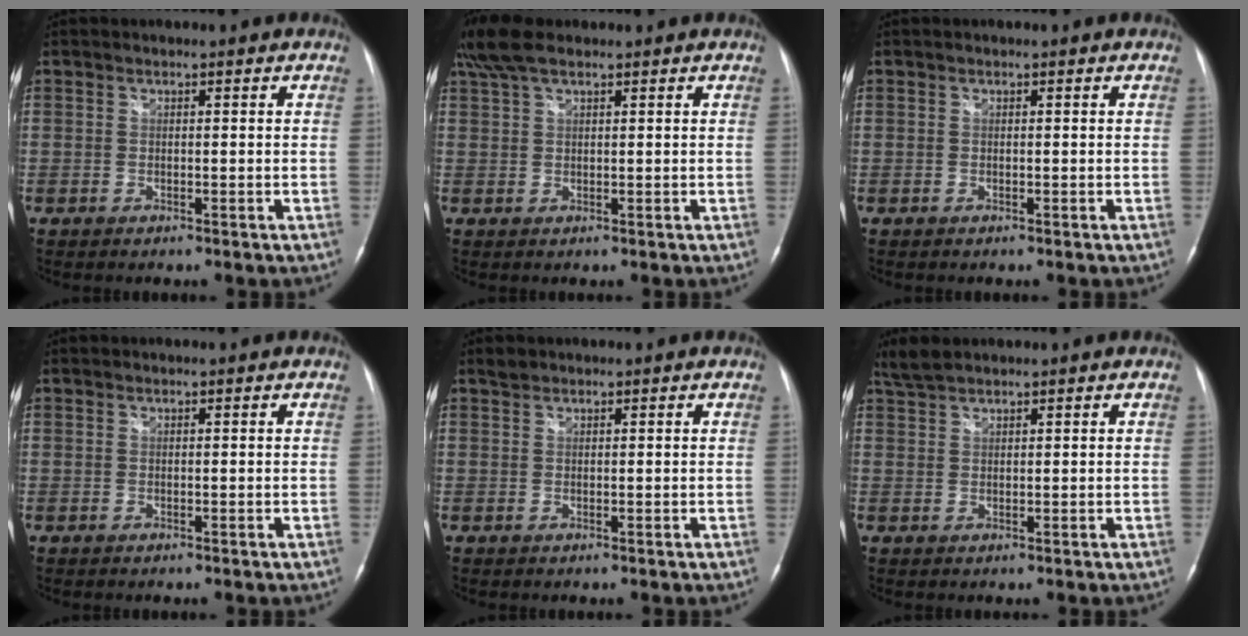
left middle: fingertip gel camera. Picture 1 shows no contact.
{"total": 5.6, "force": [4.2, 1.7, 3.2], "torque": [-0.079, 0.026, 0.087]}
{"total": 0.0}
{"total": 0.0}
{"total": 1.1, "force": [1.0, 0.4, 0.1], "torque": [-0.006, 0.005, 0.018]}
{"total": 2.9, "force": [2.7, 0.4, 1.0], "torque": [-0.031, 0.014, 0.059]}